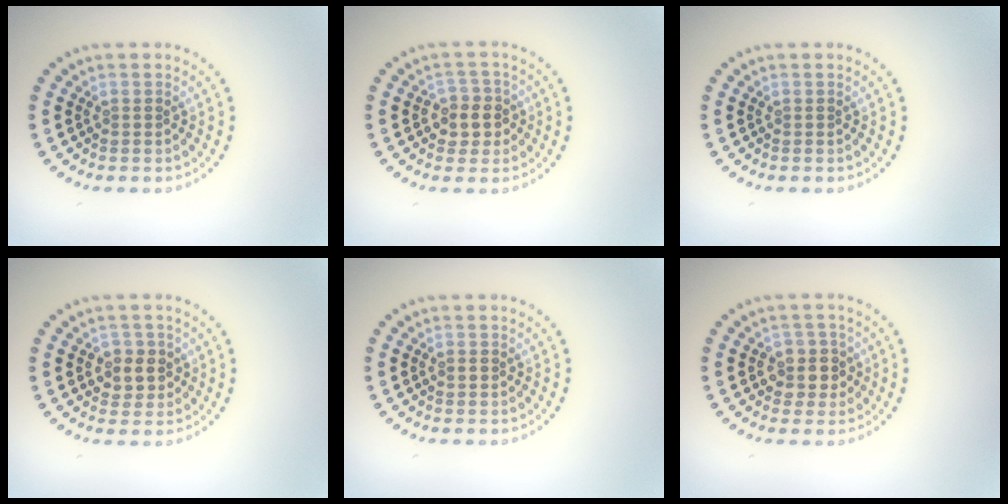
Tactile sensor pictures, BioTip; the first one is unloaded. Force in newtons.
{"total": 2.8, "press": 2.6, "slide": 0.9}
{"total": 0.0}
{"total": 2.4, "press": 2.2, "slide": 0.7}
{"total": 1.1, "press": 1.1, "slide": 0.0}
{"total": 2.7, "press": 2.4, "slide": 1.2}